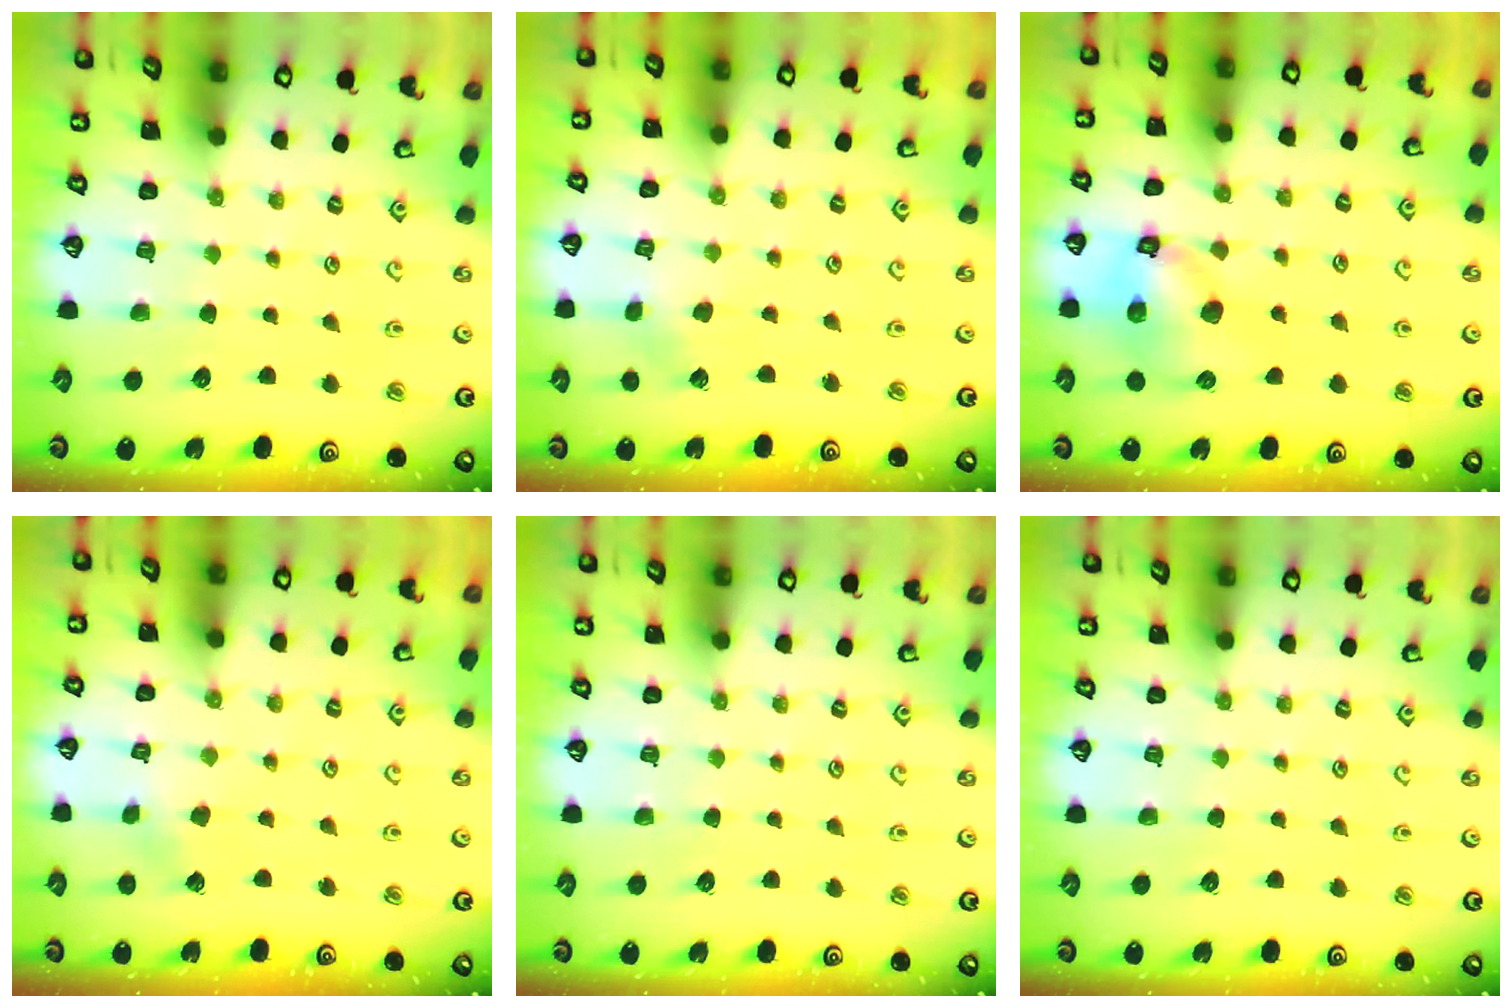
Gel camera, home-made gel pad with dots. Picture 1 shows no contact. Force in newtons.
{"total": 2.8, "press": 2.8, "slide": 0.2}
{"total": 11.4, "press": 11.3, "slide": 1.7}
{"total": 2.2, "press": 2.2, "slide": 0.1}
{"total": 0.0}
{"total": 0.0}